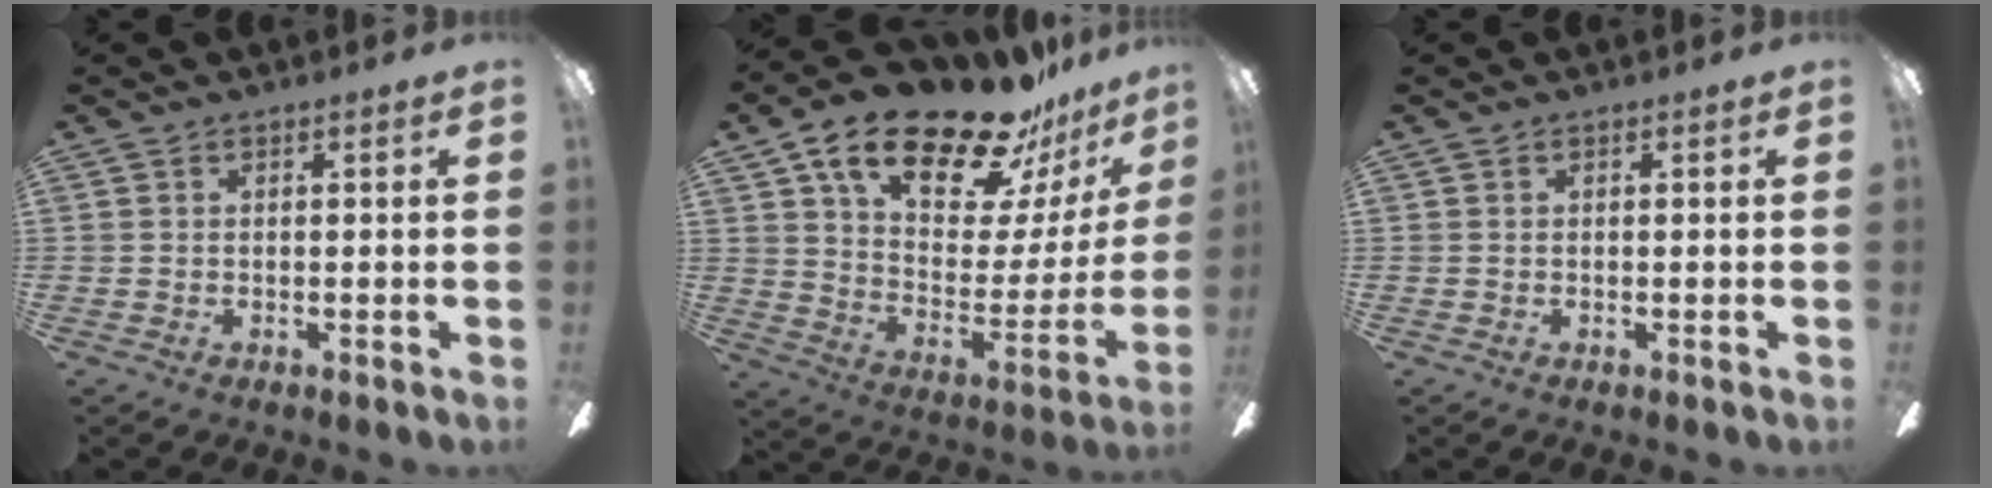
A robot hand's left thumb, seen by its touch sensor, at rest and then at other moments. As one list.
[{"total": 26.0, "force": [18.4, 10.9, 14.7], "torque": [-0.234, -0.107, 0.317]}, {"total": 0.0}]